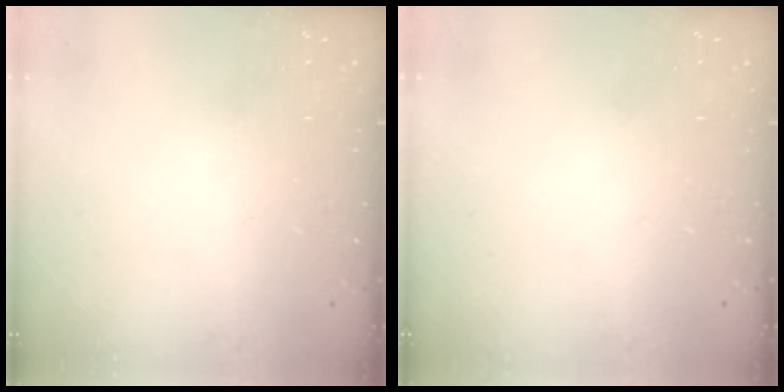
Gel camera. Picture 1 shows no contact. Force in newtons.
{"total": 0.0}